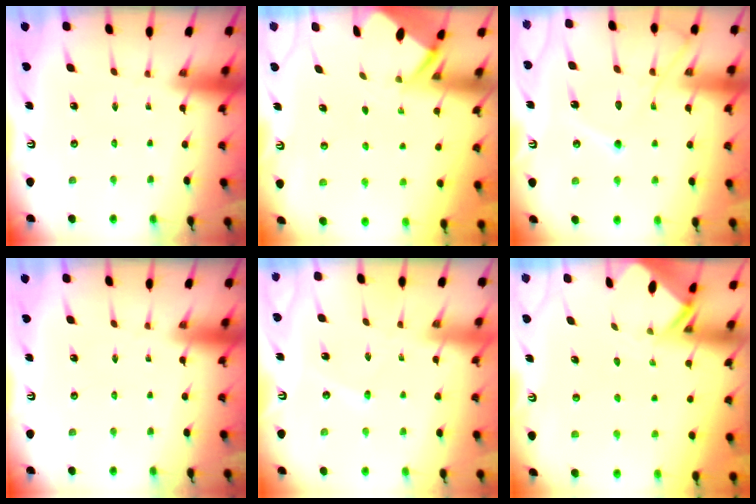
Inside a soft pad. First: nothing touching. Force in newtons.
{"total": 2.6, "press": 2.6, "slide": 0.3}
{"total": 13.6, "press": 13.5, "slide": 1.5}
{"total": 0.0}
{"total": 3.5, "press": 3.5, "slide": 0.2}
{"total": 2.6, "press": 2.5, "slide": 0.3}